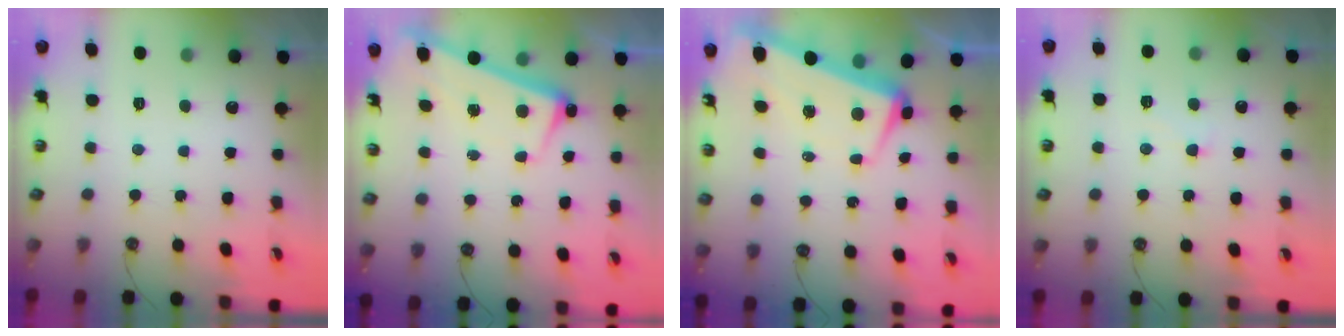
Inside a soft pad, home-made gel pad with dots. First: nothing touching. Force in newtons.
{"total": 2.5, "press": 2.4, "slide": 0.9}
{"total": 2.2, "press": 0.3, "slide": 2.1}
{"total": 3.1, "press": 3.1, "slide": 0.5}